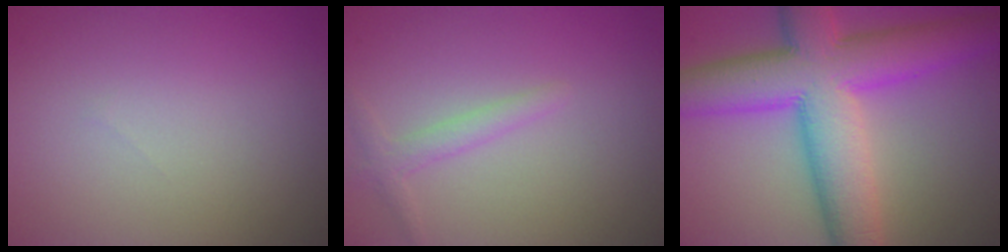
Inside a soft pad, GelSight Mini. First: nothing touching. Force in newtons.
{"total": 1.5, "press": 1.5, "slide": 0.1}
{"total": 11.9, "press": 11.9, "slide": 0.2}